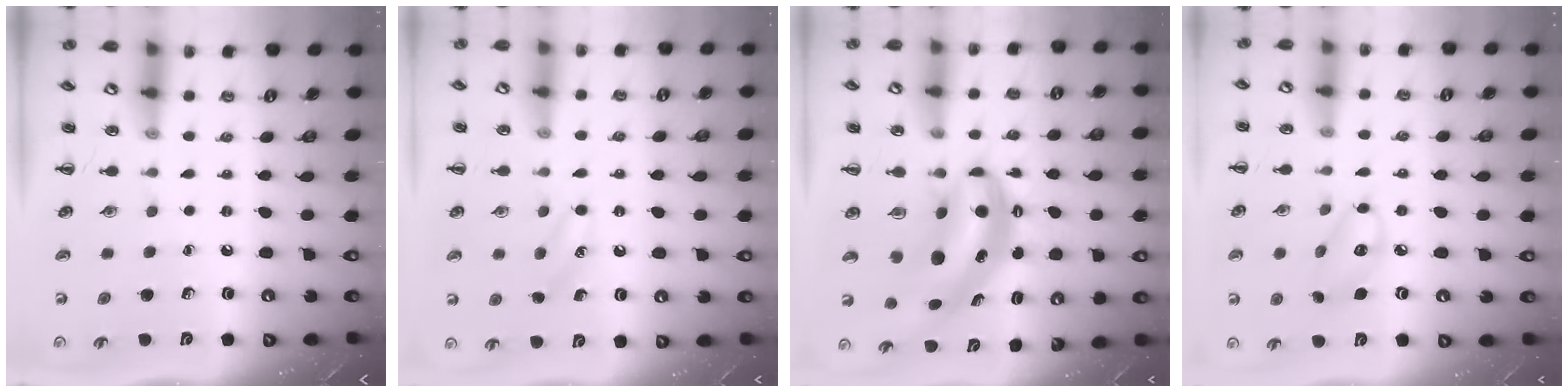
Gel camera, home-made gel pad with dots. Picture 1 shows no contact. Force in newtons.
{"total": 6.6, "press": 6.5, "slide": 1.5}
{"total": 8.0, "press": 7.8, "slide": 1.8}
{"total": 6.4, "press": 6.4, "slide": 0.6}